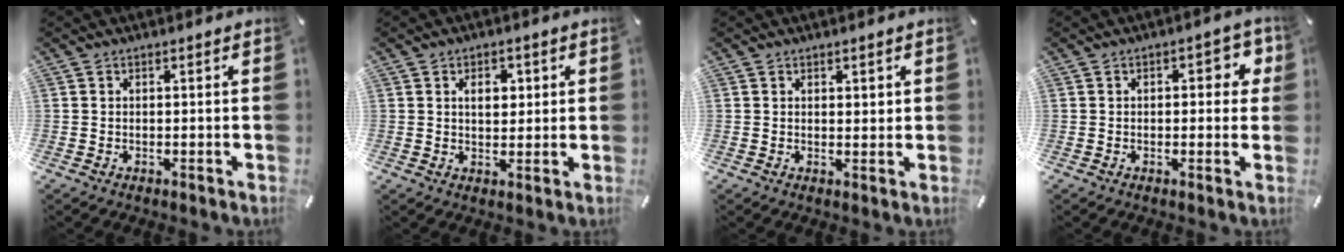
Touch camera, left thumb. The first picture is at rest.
{"total": 5.0, "force": [1.4, 3.5, 3.3], "torque": [-0.034, -0.007, 0.013]}
{"total": 1.2, "force": [0.9, 0.8, 0.3], "torque": [0.002, -0.003, 0.015]}
{"total": 5.3, "force": [0.9, 2.8, 4.3], "torque": [-0.046, -0.002, 0.006]}